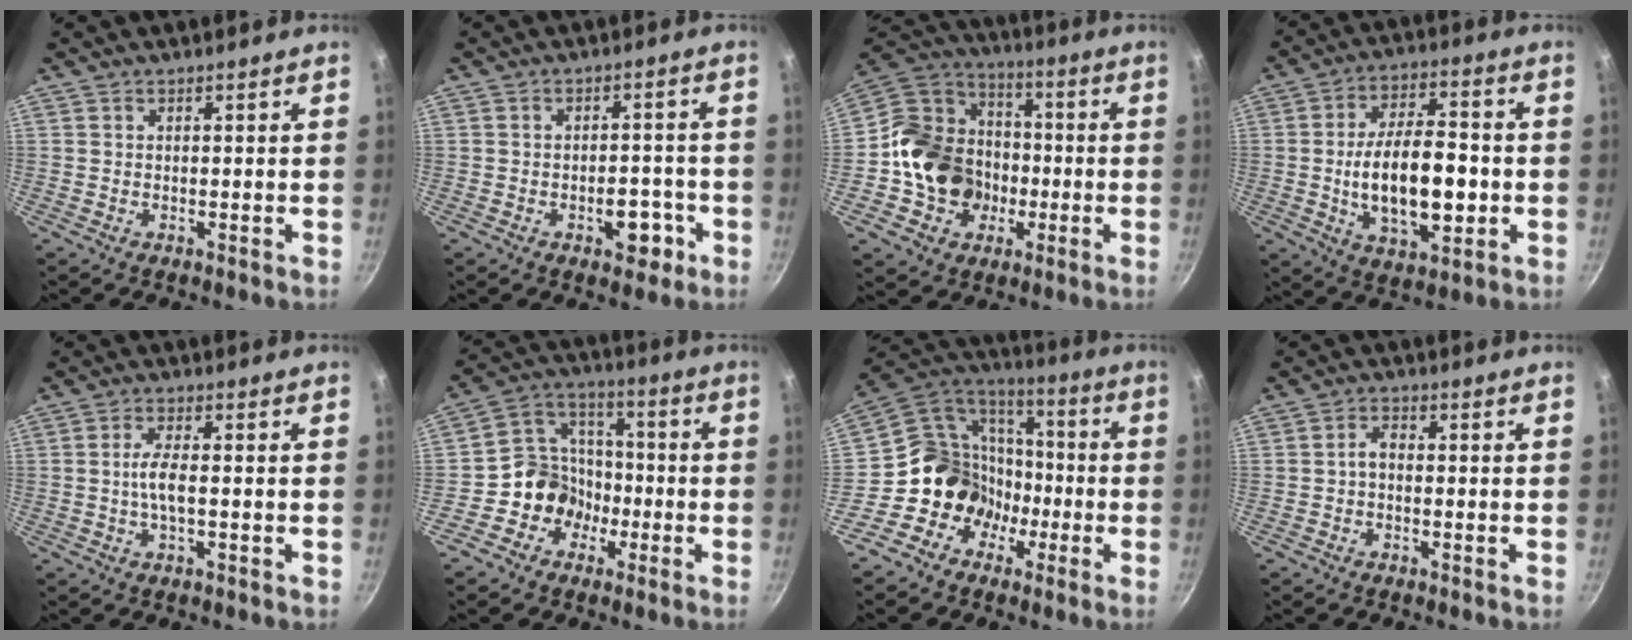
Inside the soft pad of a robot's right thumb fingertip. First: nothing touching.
{"total": 5.8, "force": [-2.6, 3.4, 4.0], "torque": [-0.028, 0.020, -0.030]}
{"total": 17.2, "force": [-3.2, 14.9, 7.9], "torque": [-0.112, 0.043, -0.058]}
{"total": 16.7, "force": [-2.0, 8.2, 14.4], "torque": [-0.220, 0.016, -0.028]}
{"total": 4.1, "force": [-0.6, 1.2, 3.8], "torque": [-0.086, 0.007, -0.015]}
{"total": 10.0, "force": [-3.9, 8.8, 2.9], "torque": [0.005, 0.057, -0.084]}
{"total": 14.5, "force": [-5.4, 12.7, 4.8], "torque": [-0.017, 0.067, -0.107]}
{"total": 2.7, "force": [-0.6, 1.7, 2.0], "torque": [-0.034, 0.015, -0.016]}